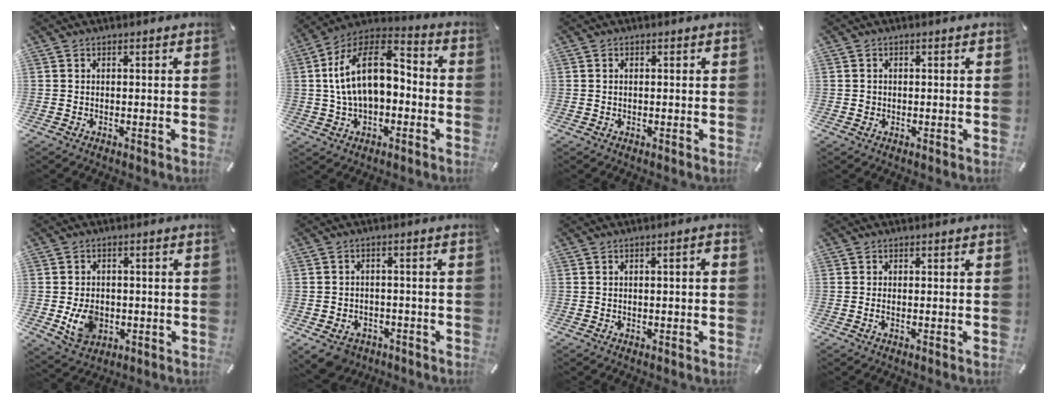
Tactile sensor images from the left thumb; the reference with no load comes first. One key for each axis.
{"total": 16.0, "fx": 1.2, "fy": 10.3, "fz": 12.2, "tx": -0.239, "ty": 0.009, "tz": 0.019}
{"total": 0.6, "fx": 0.1, "fy": 0.3, "fz": 0.6, "tx": -0.012, "ty": 0.000, "tz": 0.001}
{"total": 0.9, "fx": -0.1, "fy": 0.9, "fz": 0.2, "tx": -0.002, "ty": 0.006, "tz": -0.004}
{"total": 7.0, "fx": -1.2, "fy": 5.7, "fz": 3.9, "tx": -0.064, "ty": -0.001, "tz": -0.020}
{"total": 5.4, "fx": -3.5, "fy": 3.7, "fz": 1.8, "tx": -0.039, "ty": 0.020, "tz": -0.067}
{"total": 1.9, "fx": -0.1, "fy": 0.2, "fz": 1.9, "tx": -0.031, "ty": 0.001, "tz": -0.003}
{"total": 0.9, "fx": -0.2, "fy": 0.2, "fz": 0.9, "tx": -0.018, "ty": -0.002, "tz": -0.002}